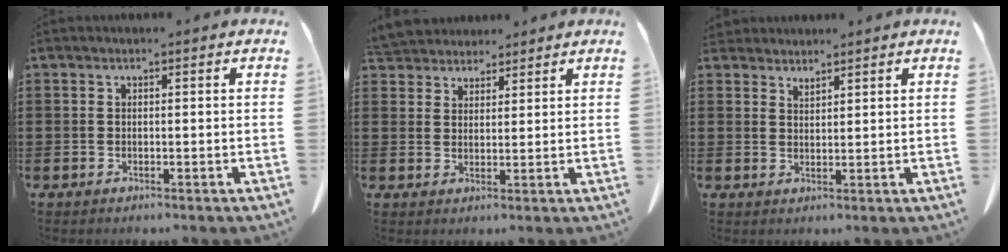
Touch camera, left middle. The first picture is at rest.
{"total": 4.3, "force": [4.0, 1.3, 0.3], "torque": [-0.022, -0.010, 0.077]}
{"total": 2.2, "force": [2.1, 0.2, 0.0], "torque": [-0.006, -0.002, 0.043]}